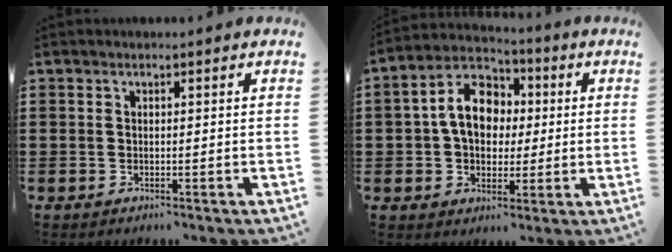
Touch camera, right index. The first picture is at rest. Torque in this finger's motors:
{"motor_torque": [2.14, 0.00, 1.06, 0.21]}